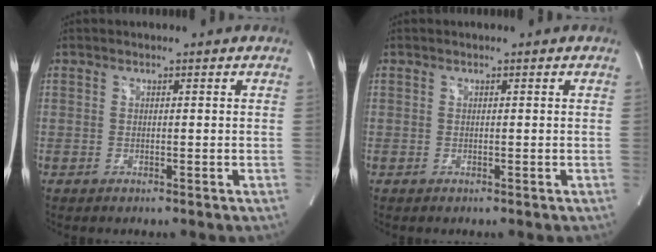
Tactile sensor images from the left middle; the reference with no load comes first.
{"total": 0.0}